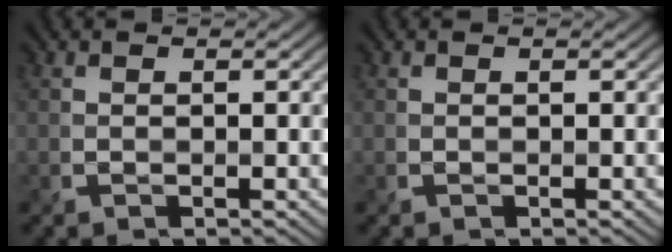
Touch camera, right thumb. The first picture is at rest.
{"total": 0.0}